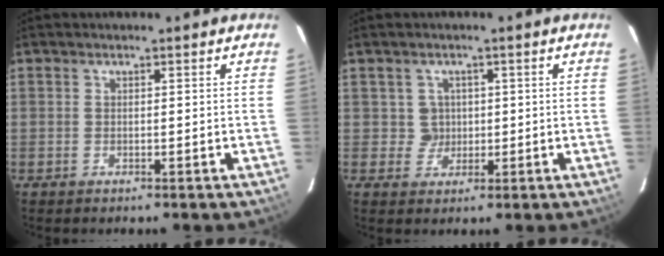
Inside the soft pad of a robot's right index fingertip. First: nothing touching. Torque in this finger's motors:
{"motor_torque": [0.14, 0.18, -0.04, 0.00]}